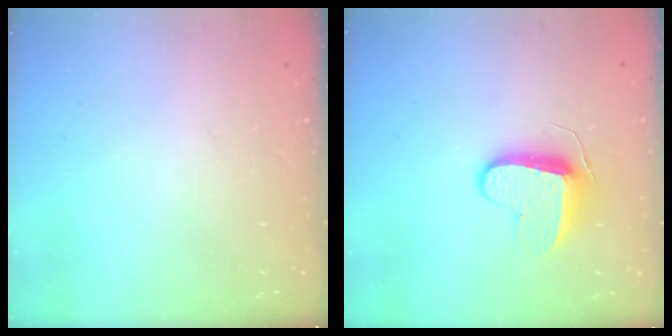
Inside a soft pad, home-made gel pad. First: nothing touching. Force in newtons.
{"total": 9.0, "press": 9.0, "slide": 0.4}